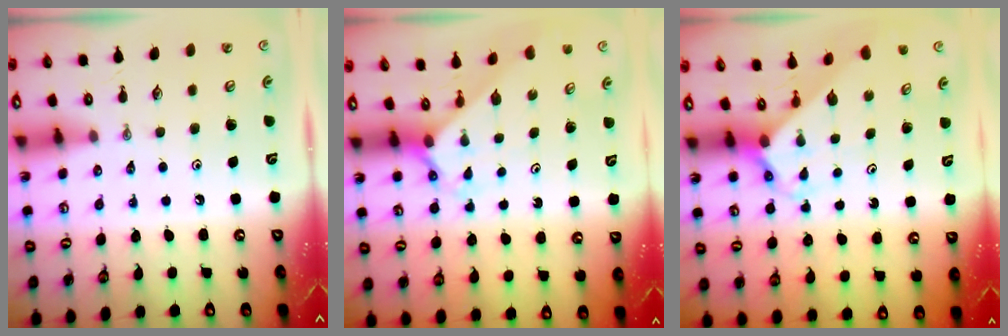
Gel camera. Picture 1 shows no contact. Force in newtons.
{"total": 2.1, "press": 2.1, "slide": 0.2}
{"total": 2.3, "press": 2.3, "slide": 0.1}